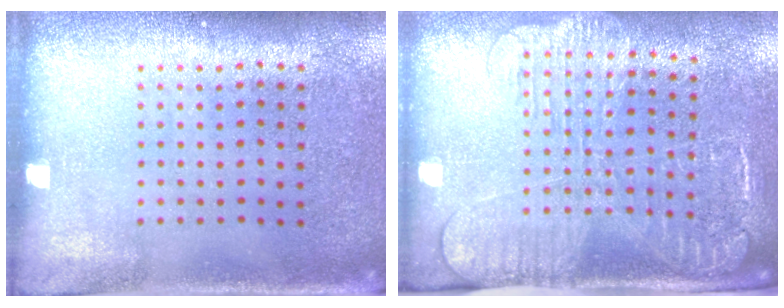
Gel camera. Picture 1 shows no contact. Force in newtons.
{"total": 2.5, "press": 2.0, "slide": 1.4}